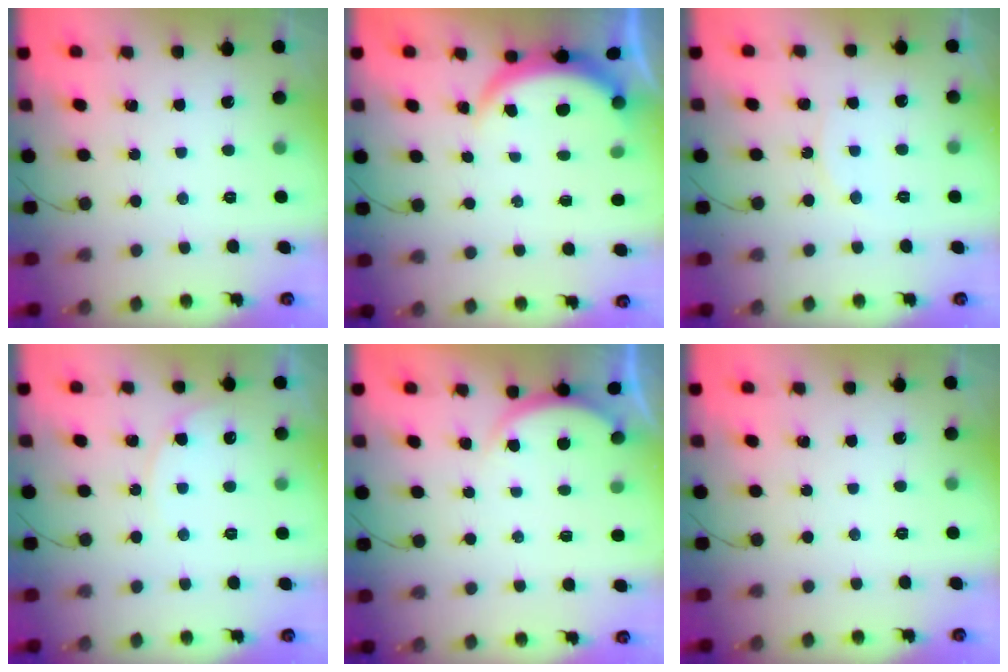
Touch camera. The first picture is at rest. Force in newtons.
{"total": 3.8, "press": 3.8, "slide": 0.3}
{"total": 5.3, "press": 5.3, "slide": 0.7}
{"total": 4.8, "press": 4.8, "slide": 0.5}
{"total": 3.0, "press": 2.9, "slide": 0.5}
{"total": 0.0}